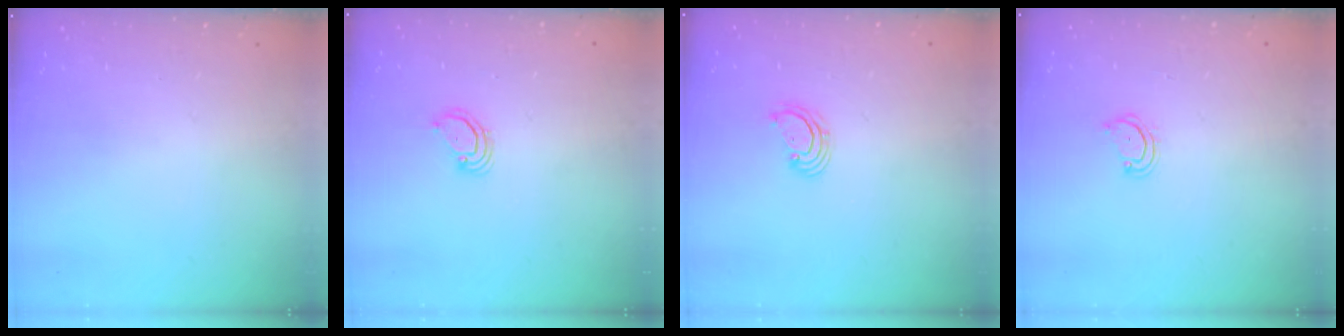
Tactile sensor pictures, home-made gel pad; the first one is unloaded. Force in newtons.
{"total": 2.9, "press": 2.9, "slide": 0.3}
{"total": 2.4, "press": 2.4, "slide": 0.2}
{"total": 3.9, "press": 3.9, "slide": 0.3}